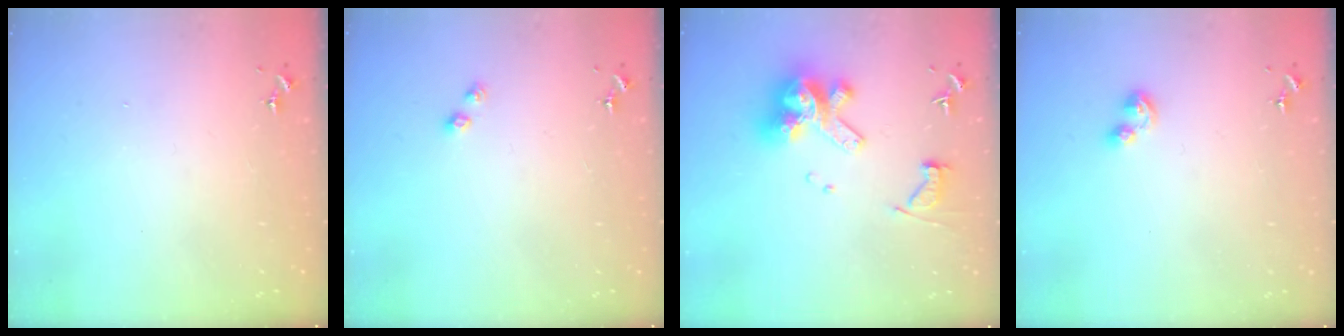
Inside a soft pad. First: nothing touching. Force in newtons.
{"total": 3.1, "press": 3.0, "slide": 0.7}
{"total": 16.2, "press": 16.2, "slide": 1.6}
{"total": 5.0, "press": 5.0, "slide": 0.6}